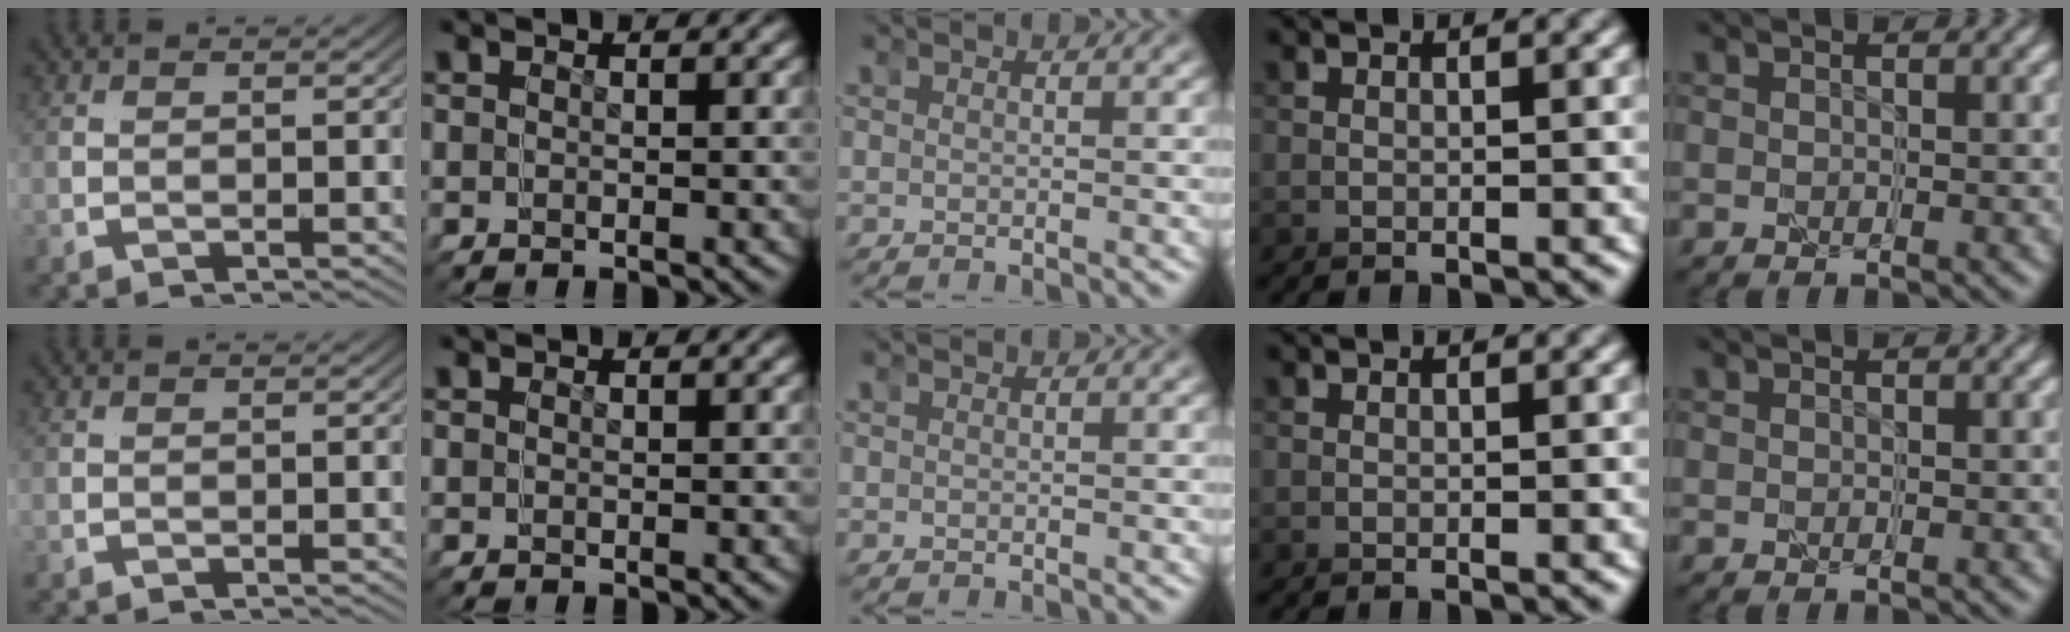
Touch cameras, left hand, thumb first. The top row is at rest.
{}